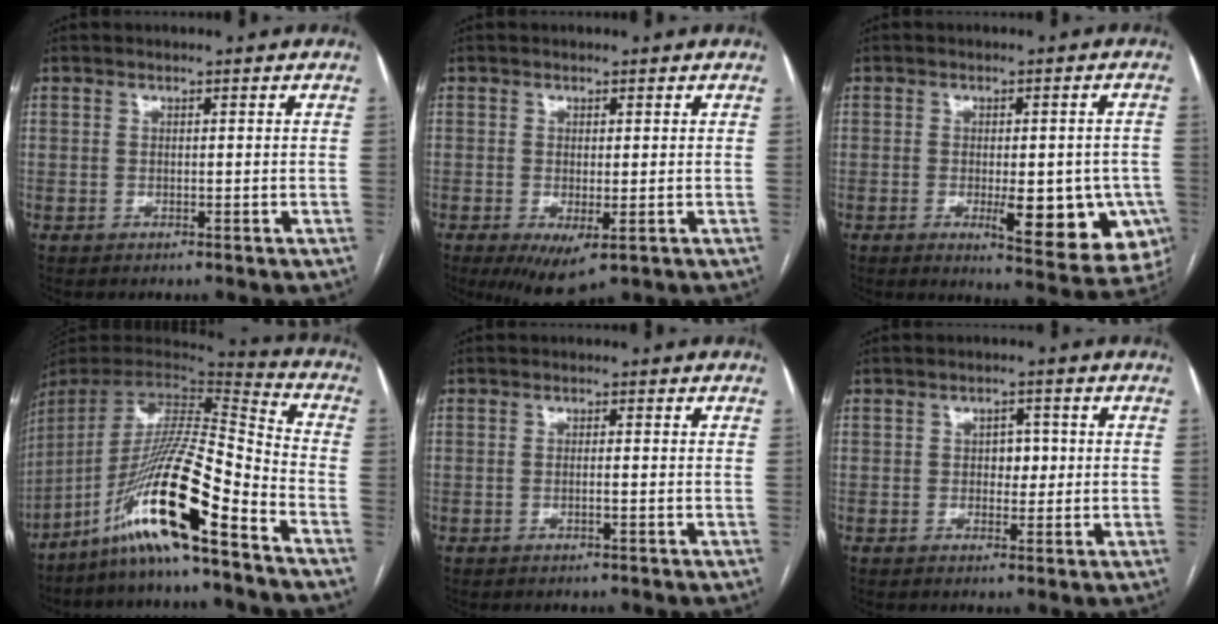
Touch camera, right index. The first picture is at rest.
{"total": 5.7, "force": [-2.3, 1.9, 4.8], "torque": [-0.076, -0.017, -0.026]}
{"total": 13.3, "force": [-3.9, 4.4, 12.0], "torque": [-0.100, 0.003, -0.035]}
{"total": 18.7, "force": [-11.6, 0.2, 14.7], "torque": [-0.302, -0.016, -0.219]}
{"total": 1.0, "force": [-0.3, 0.0, 1.0], "torque": [-0.018, 0.000, -0.005]}
{"total": 2.9, "force": [0.2, 1.9, 2.2], "torque": [-0.026, 0.006, 0.004]}